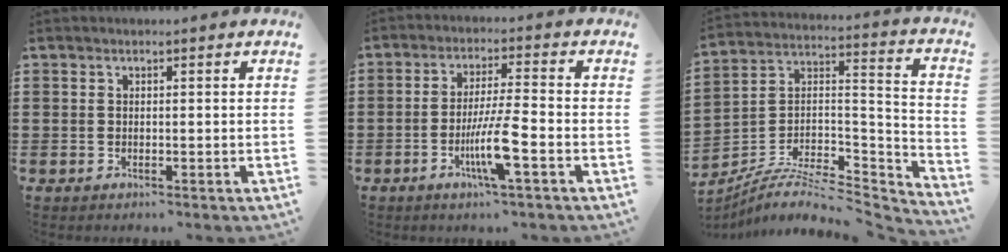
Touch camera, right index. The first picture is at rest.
{"total": 7.5, "force": [-2.9, 0.4, 6.9], "torque": [-0.133, -0.014, -0.055]}
{"total": 7.5, "force": [-6.1, 2.4, 3.6], "torque": [-0.071, -0.002, -0.124]}